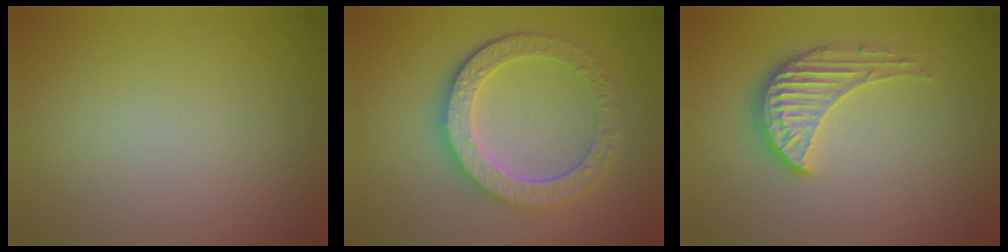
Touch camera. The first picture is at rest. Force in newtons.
{"total": 5.4, "press": 4.4, "slide": 3.0}
{"total": 3.8, "press": 3.1, "slide": 2.2}